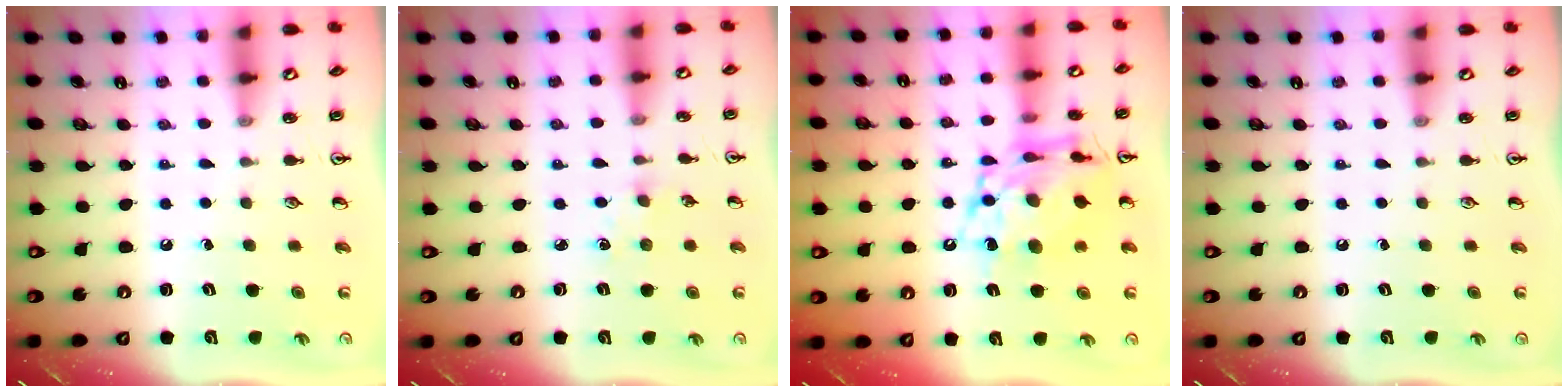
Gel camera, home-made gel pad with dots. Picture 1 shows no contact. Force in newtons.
{"total": 2.8, "press": 2.7, "slide": 0.4}
{"total": 15.9, "press": 15.8, "slide": 1.2}
{"total": 0.0}